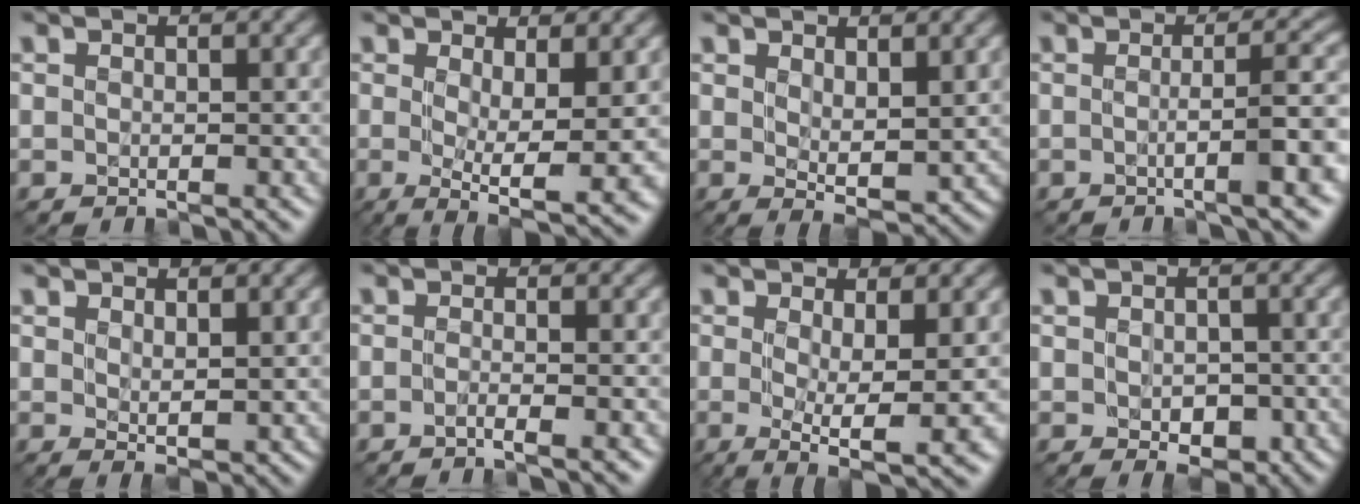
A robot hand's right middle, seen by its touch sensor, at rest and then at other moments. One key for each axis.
{"total": 5.3, "fx": 0.1, "fy": 1.0, "fz": 5.2, "tx": -0.082, "ty": -0.016, "tz": 0.003}
{"total": 2.4, "fx": 1.4, "fy": 0.6, "fz": 1.8, "tx": -0.033, "ty": -0.006, "tz": 0.027}
{"total": 4.2, "fx": -1.0, "fy": 0.5, "fz": 4.0, "tx": -0.058, "ty": 0.010, "tz": -0.029}
{"total": 1.4, "fx": 1.1, "fy": 0.2, "fz": 0.9, "tx": -0.017, "ty": -0.003, "tz": 0.021}
{"total": 1.7, "fx": -0.9, "fy": 0.4, "fz": 1.4, "tx": -0.015, "ty": -0.001, "tz": -0.024}
{"total": 4.7, "fx": 0.0, "fy": 0.7, "fz": 4.7, "tx": -0.073, "ty": -0.013, "tz": -0.001}
{"total": 2.6, "fx": -0.6, "fy": 1.7, "fz": 1.9, "tx": -0.030, "ty": -0.006, "tz": -0.008}